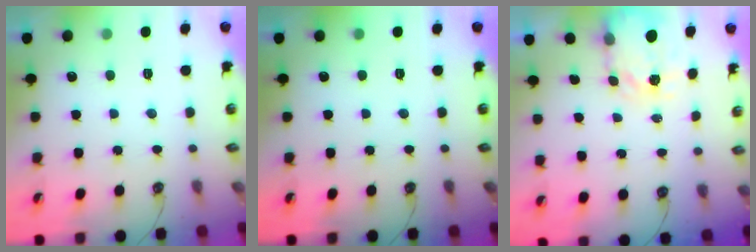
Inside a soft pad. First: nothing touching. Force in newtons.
{"total": 0.0}
{"total": 3.7, "press": 3.7, "slide": 0.4}